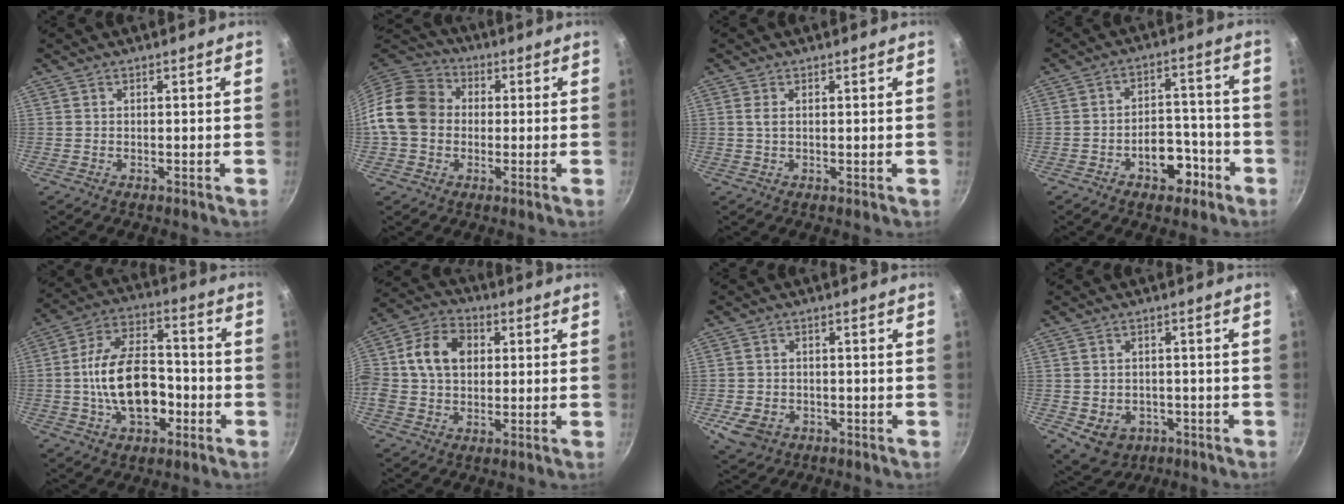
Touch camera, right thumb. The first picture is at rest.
{"total": 13.0, "force": [-0.2, 10.9, 7.1], "torque": [-0.102, 0.028, -0.022]}
{"total": 1.5, "force": [0.5, 0.6, 1.3], "torque": [-0.023, -0.001, 0.007]}
{"total": 8.9, "force": [-4.5, 5.6, 5.2], "torque": [-0.037, 0.045, -0.060]}
{"total": 16.7, "force": [-3.6, 10.2, 12.8], "torque": [-0.195, 0.046, -0.063]}
{"total": 13.7, "force": [2.0, 10.1, 9.0], "torque": [-0.155, 0.023, 0.014]}
{"total": 6.2, "force": [-2.3, 4.8, 3.3], "torque": [-0.059, 0.013, -0.030]}
{"total": 7.5, "force": [-2.5, 5.8, 4.0], "torque": [-0.041, 0.011, -0.019]}